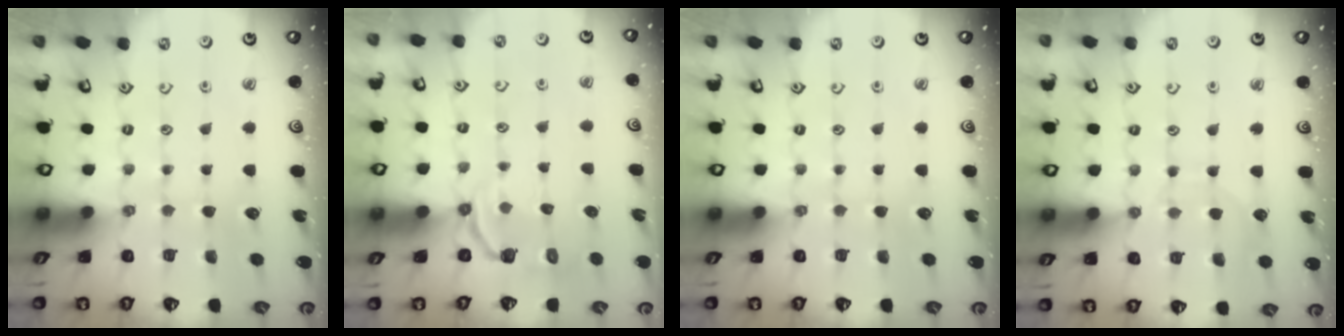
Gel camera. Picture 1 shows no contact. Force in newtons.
{"total": 3.8, "press": 1.9, "slide": 3.3}
{"total": 0.0}
{"total": 5.1, "press": 5.0, "slide": 0.5}